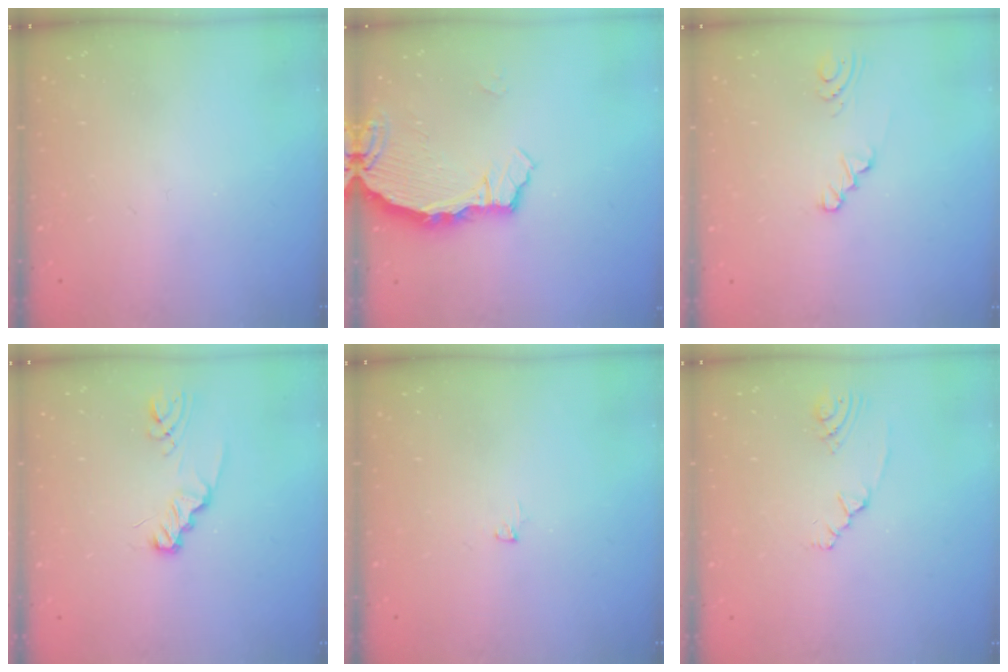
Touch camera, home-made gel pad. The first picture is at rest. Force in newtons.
{"total": 3.7, "press": 3.7, "slide": 0.4}
{"total": 1.0, "press": 1.0, "slide": 0.1}
{"total": 3.3, "press": 3.3, "slide": 0.4}
{"total": 5.8, "press": 5.2, "slide": 2.6}
{"total": 2.5, "press": 2.3, "slide": 1.0}